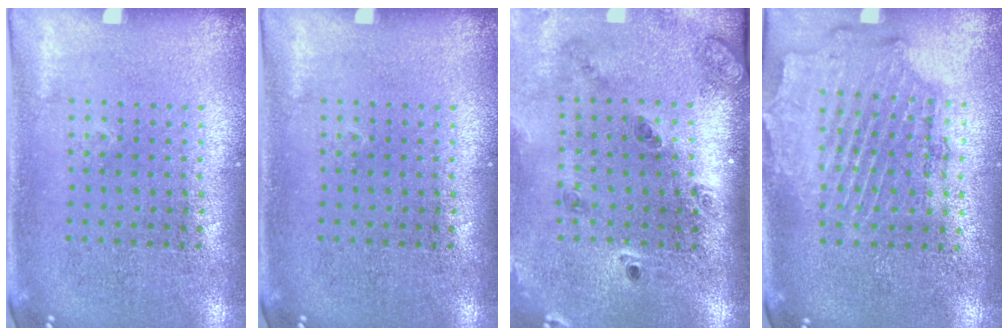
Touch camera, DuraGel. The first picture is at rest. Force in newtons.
{"total": 0.0}
{"total": 1.8, "press": 1.6, "slide": 0.8}
{"total": 1.8, "press": 1.6, "slide": 0.9}